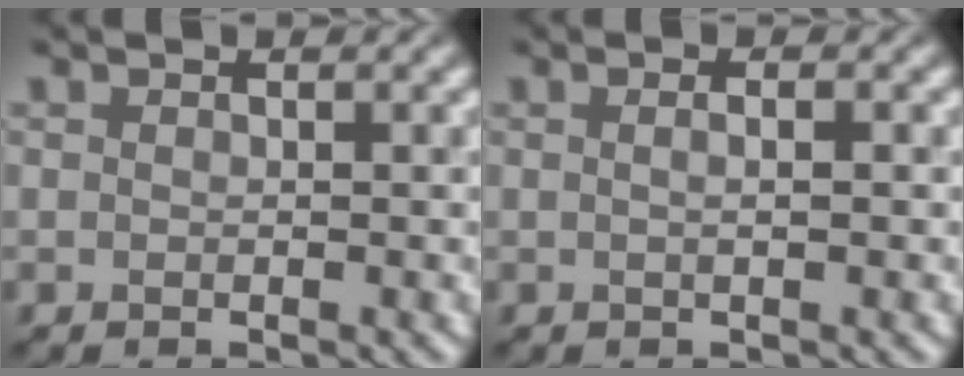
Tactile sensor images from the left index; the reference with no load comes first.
{"total": 2.2, "force": [0.7, 1.0, 1.8], "torque": [-0.004, 0.009, -0.013]}